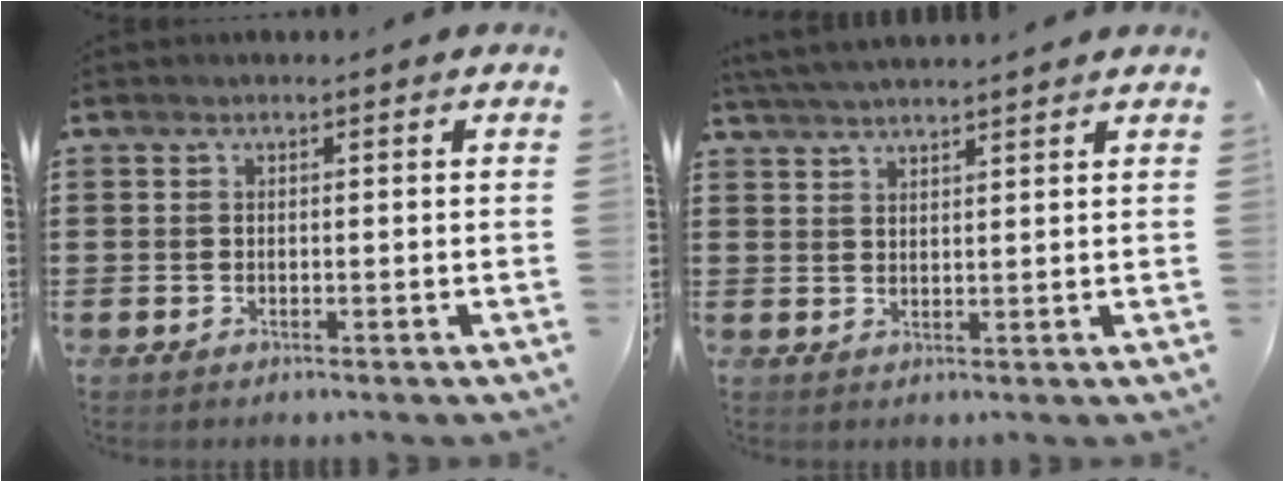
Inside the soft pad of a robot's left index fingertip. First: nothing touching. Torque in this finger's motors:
{"motor_torque": [-0.61, 0.57, 0.05, 0.14]}